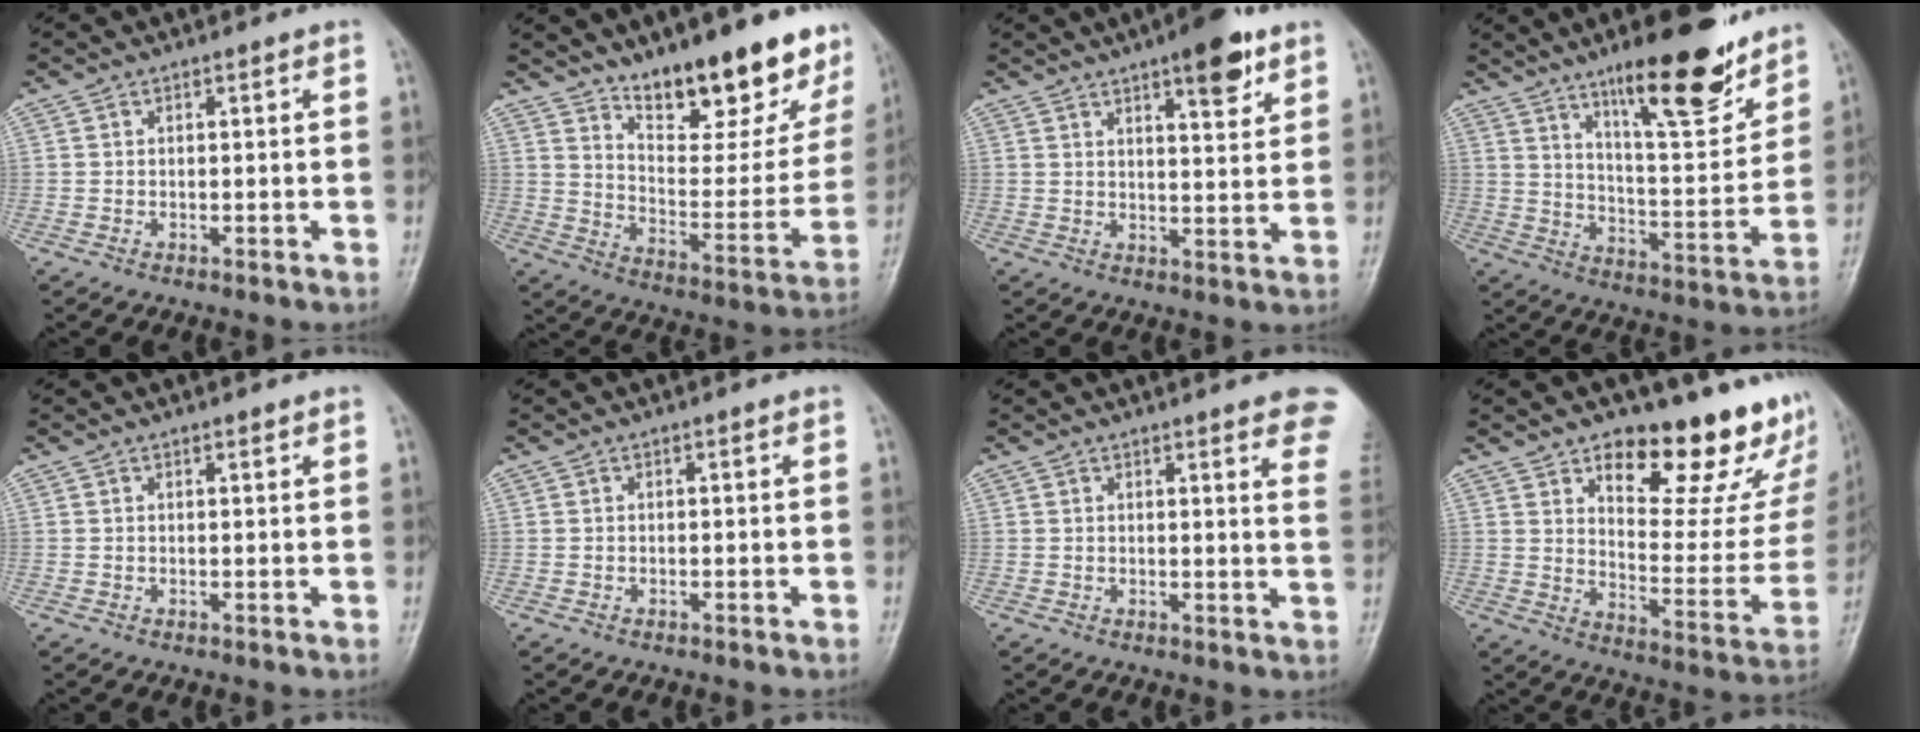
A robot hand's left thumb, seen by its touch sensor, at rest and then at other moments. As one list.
[{"total": 20.7, "force": [15.0, 7.2, 12.4], "torque": [-0.123, -0.101, 0.229]}, {"total": 8.9, "force": [5.4, 2.7, 6.6], "torque": [-0.075, -0.027, 0.074]}, {"total": 18.3, "force": [12.6, 4.6, 12.5], "torque": [-0.154, -0.081, 0.203]}, {"total": 0.8, "force": [0.6, 0.2, 0.4], "torque": [-0.008, -0.004, 0.009]}, {"total": 0.0}, {"total": 11.1, "force": [7.5, 2.3, 7.8], "torque": [-0.069, -0.025, 0.070]}, {"total": 24.0, "force": [14.9, 9.8, 16.1], "torque": [-0.160, -0.090, 0.211]}]